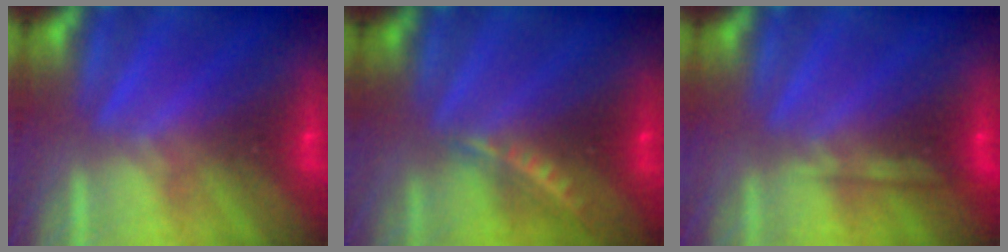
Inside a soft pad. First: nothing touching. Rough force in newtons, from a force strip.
{"total": 4.6}
{"total": 2.2}